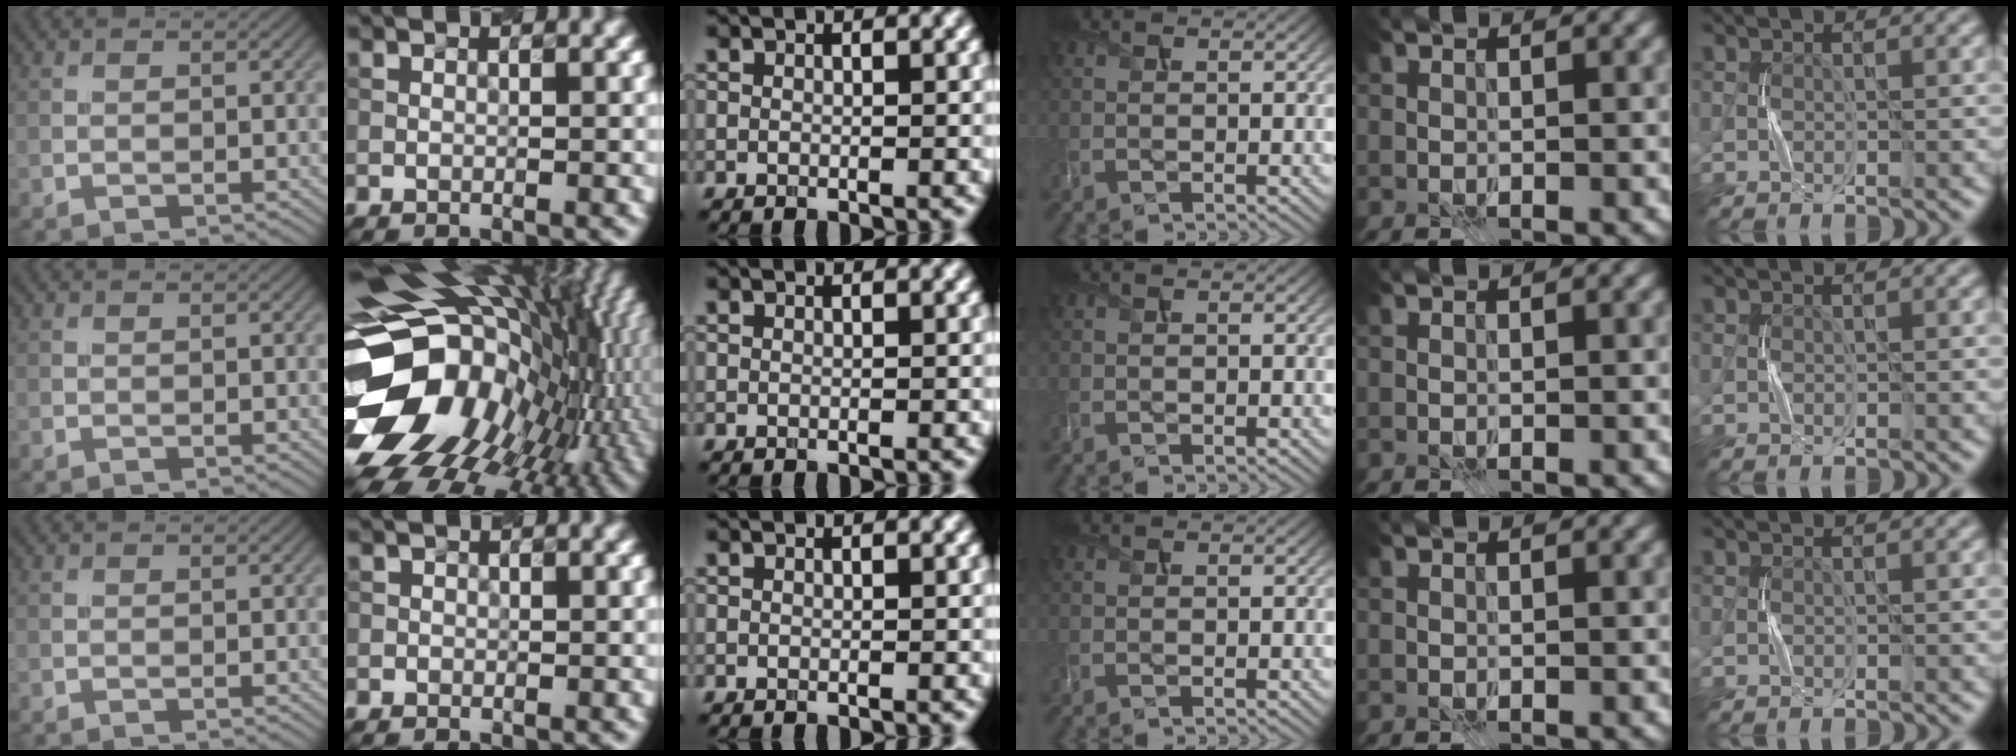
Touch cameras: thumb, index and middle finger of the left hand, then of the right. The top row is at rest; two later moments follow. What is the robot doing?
{"motion": "press", "object": "joystick"}